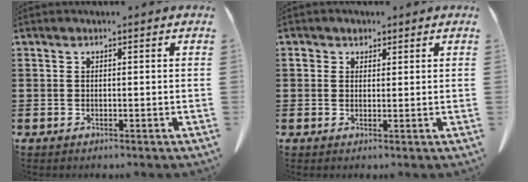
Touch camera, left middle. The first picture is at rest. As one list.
[{"total": 1.8, "force": [1.2, 1.2, 0.5], "torque": [-0.007, 0.000, 0.021]}]